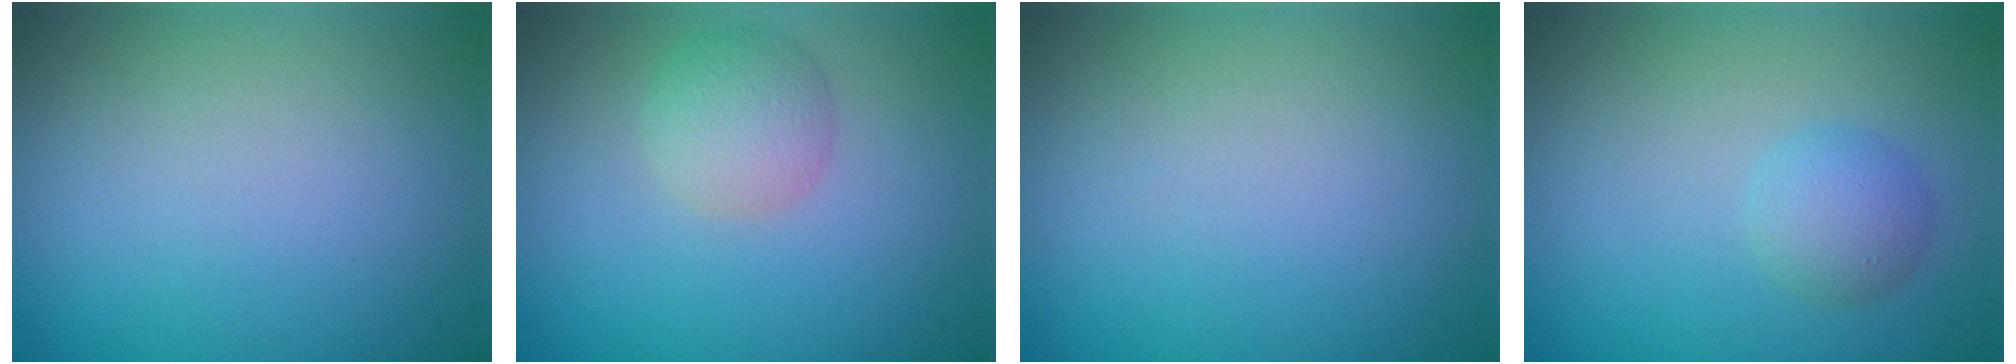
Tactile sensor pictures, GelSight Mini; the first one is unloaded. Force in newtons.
{"total": 2.8, "press": 2.8, "slide": 0.2}
{"total": 0.0}
{"total": 2.2, "press": 2.2, "slide": 0.1}